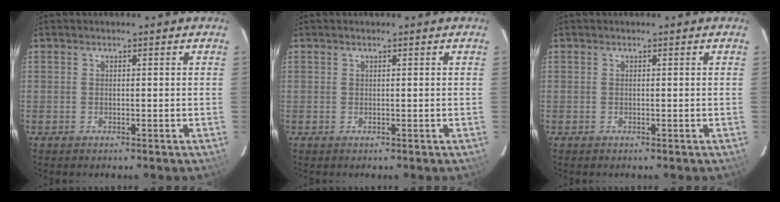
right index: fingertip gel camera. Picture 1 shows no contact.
{"total": 0.0}
{"total": 0.0}